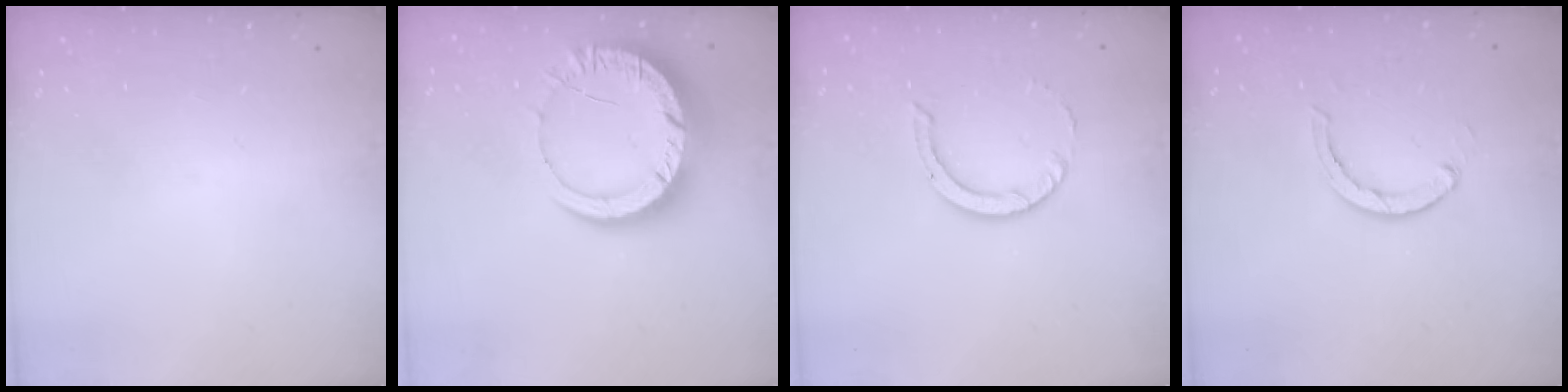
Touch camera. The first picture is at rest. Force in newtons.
{"total": 13.7, "press": 13.6, "slide": 1.4}
{"total": 5.3, "press": 5.3, "slide": 0.1}
{"total": 2.9, "press": 2.9, "slide": 0.5}